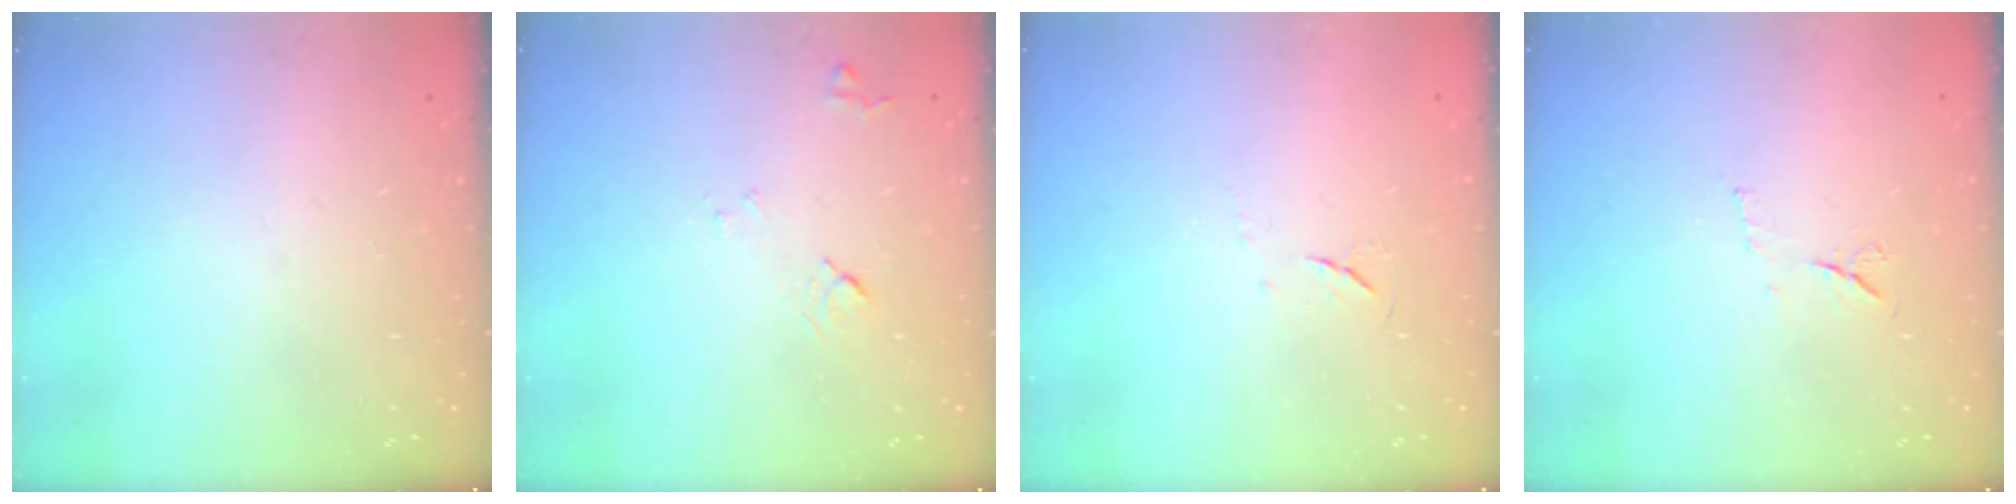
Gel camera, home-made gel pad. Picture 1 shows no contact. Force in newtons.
{"total": 8.0, "press": 7.9, "slide": 0.8}
{"total": 3.8, "press": 3.7, "slide": 0.6}
{"total": 6.2, "press": 6.2, "slide": 0.9}